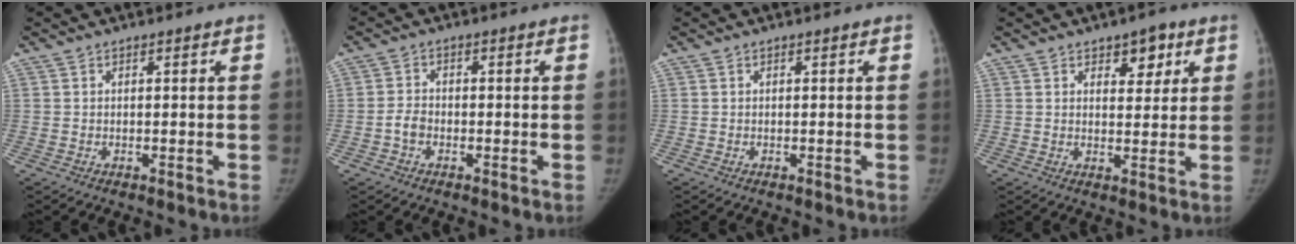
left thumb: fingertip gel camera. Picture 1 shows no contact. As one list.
[{"total": 2.8, "force": [-1.1, 2.0, 1.5], "torque": [-0.024, 0.010, -0.024]}, {"total": 0.0}, {"total": 5.5, "force": [3.0, 3.2, 3.3], "torque": [-0.014, -0.014, 0.038]}]